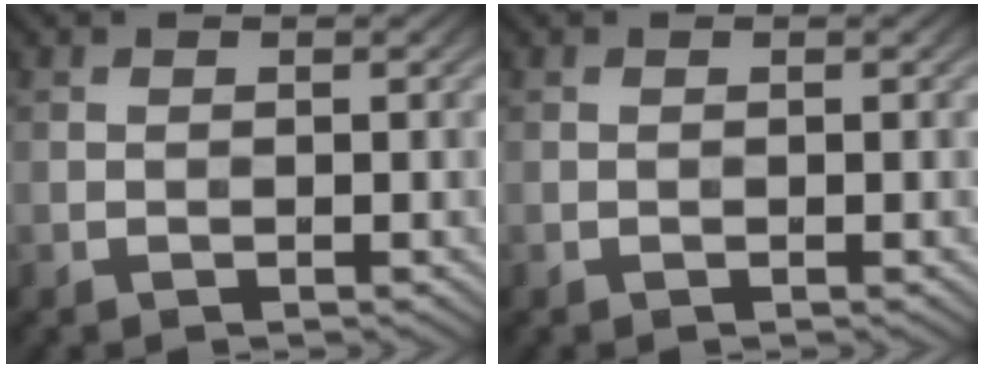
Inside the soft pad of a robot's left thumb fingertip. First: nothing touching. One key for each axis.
{"total": 0.0}